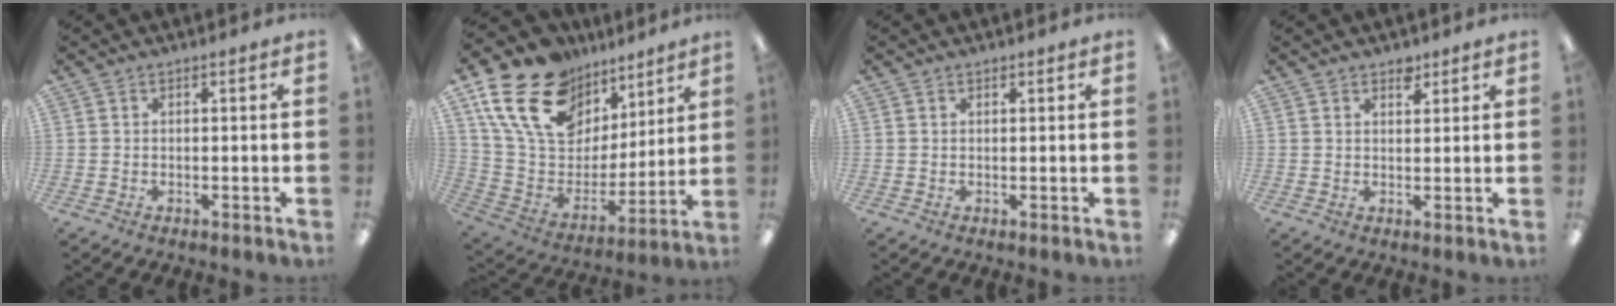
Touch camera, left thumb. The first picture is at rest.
{"total": 21.4, "force": [12.6, 13.7, 10.5], "torque": [-0.206, -0.056, 0.239]}
{"total": 0.8, "force": [0.6, 0.5, 0.2], "torque": [-0.004, 0.001, 0.012]}
{"total": 2.9, "force": [2.3, 1.6, 0.8], "torque": [0.005, -0.012, 0.037]}